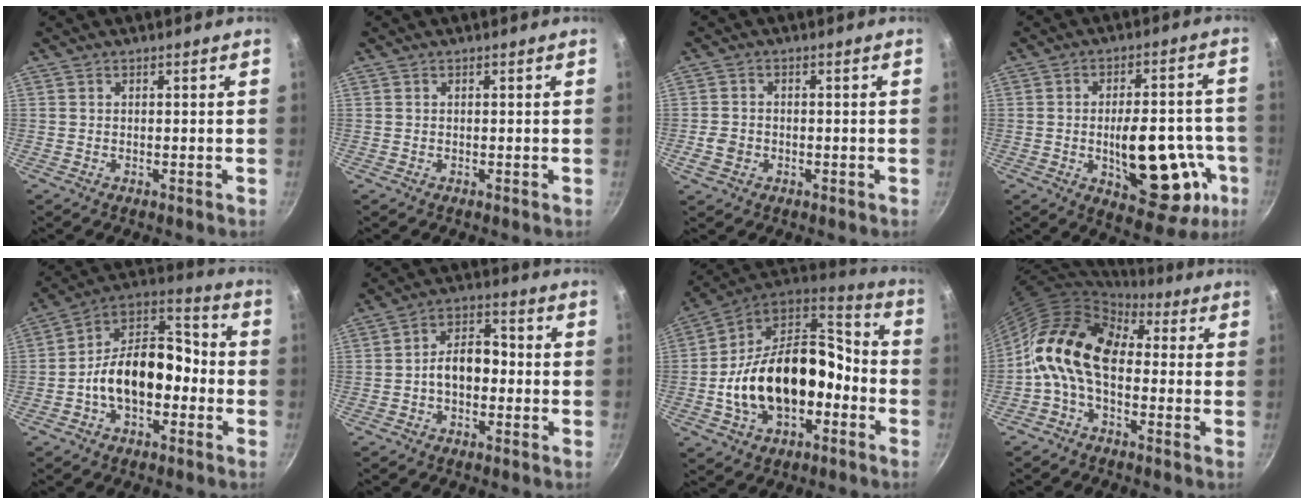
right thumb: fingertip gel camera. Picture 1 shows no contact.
{"total": 0.0}
{"total": 3.7, "force": [-1.1, 3.0, 1.9], "torque": [-0.032, 0.011, -0.020]}
{"total": 20.0, "force": [-5.1, 9.6, 16.8], "torque": [-0.182, 0.017, -0.059]}
{"total": 16.2, "force": [-3.6, 10.3, 11.9], "torque": [-0.155, 0.064, -0.075]}
{"total": 8.0, "force": [-1.3, 5.3, 5.9], "torque": [-0.063, 0.034, -0.032]}
{"total": 23.2, "force": [-5.1, 14.9, 17.1], "torque": [-0.274, 0.068, -0.084]}
{"total": 13.8, "force": [-0.3, 8.9, 10.5], "torque": [-0.169, 0.031, -0.030]}